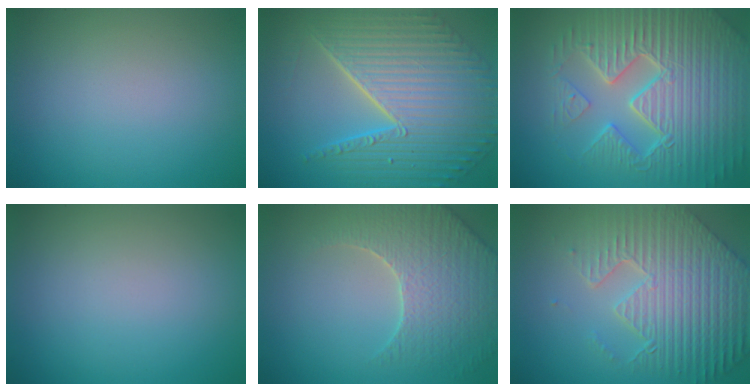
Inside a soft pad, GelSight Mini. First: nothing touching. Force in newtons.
{"total": 11.1, "press": 7.3, "slide": 8.4}
{"total": 9.5, "press": 6.7, "slide": 6.7}
{"total": 0.0}
{"total": 4.9, "press": 4.7, "slide": 1.1}
{"total": 9.3, "press": 6.4, "slide": 6.7}